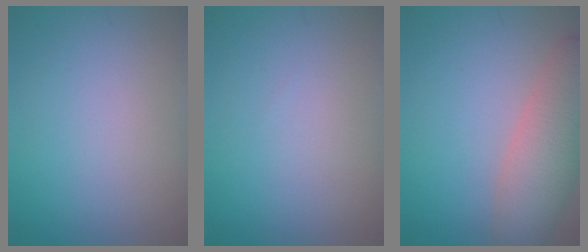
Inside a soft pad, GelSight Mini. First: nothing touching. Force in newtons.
{"total": 0.0}
{"total": 6.7, "press": 6.7, "slide": 0.6}